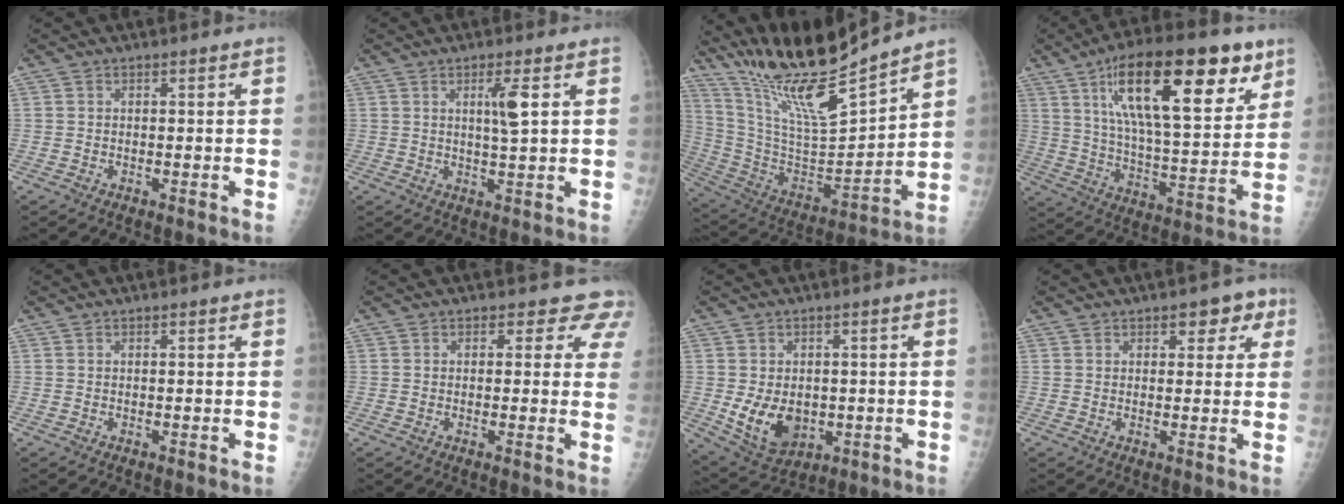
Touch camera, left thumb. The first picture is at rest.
{"total": 4.7, "force": [1.5, 0.4, 4.4], "torque": [-0.078, -0.013, 0.027]}
{"total": 19.8, "force": [17.3, 1.3, 9.6], "torque": [-0.153, -0.094, 0.328]}
{"total": 25.6, "force": [12.7, 9.0, 20.3], "torque": [-0.295, -0.034, 0.210]}
{"total": 0.0}
{"total": 5.6, "force": [4.3, 3.2, 1.4], "torque": [0.027, -0.017, 0.030]}
{"total": 9.4, "force": [-1.2, 7.0, 6.2], "torque": [-0.081, -0.009, 0.002]}
{"total": 5.1, "force": [2.5, 3.2, 3.0], "torque": [0.003, -0.006, 0.024]}